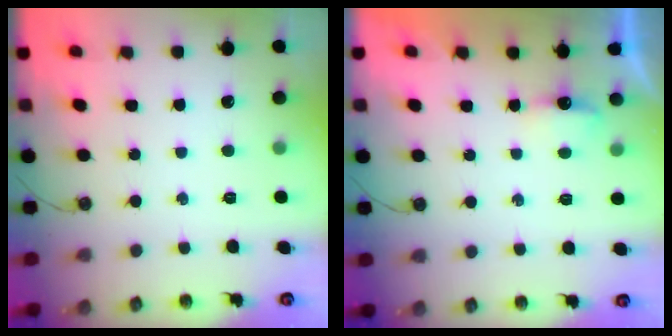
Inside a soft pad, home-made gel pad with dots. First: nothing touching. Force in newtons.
{"total": 3.4, "press": 3.4, "slide": 0.5}